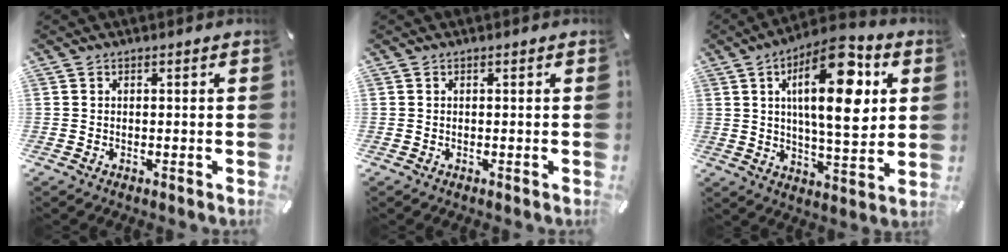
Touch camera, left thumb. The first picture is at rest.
{"total": 0.0}
{"total": 20.3, "force": [7.0, 8.4, 17.1], "torque": [-0.271, -0.021, 0.103]}